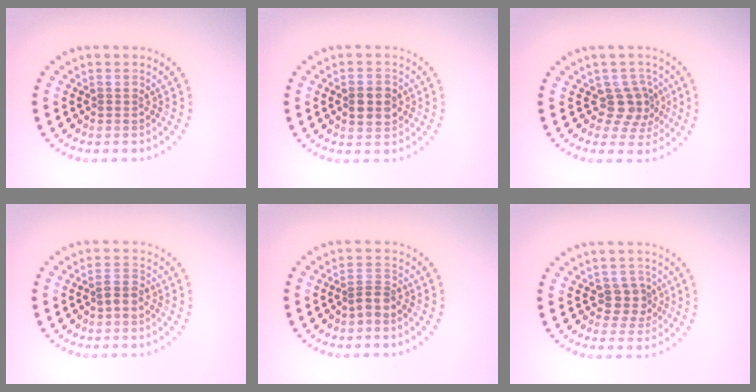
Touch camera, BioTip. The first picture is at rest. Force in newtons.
{"total": 2.8, "press": 2.8, "slide": 0.1}
{"total": 2.9, "press": 2.2, "slide": 1.8}
{"total": 1.5, "press": 1.2, "slide": 0.9}
{"total": 1.6, "press": 1.1, "slide": 1.2}
{"total": 2.2, "press": 1.7, "slide": 1.3}